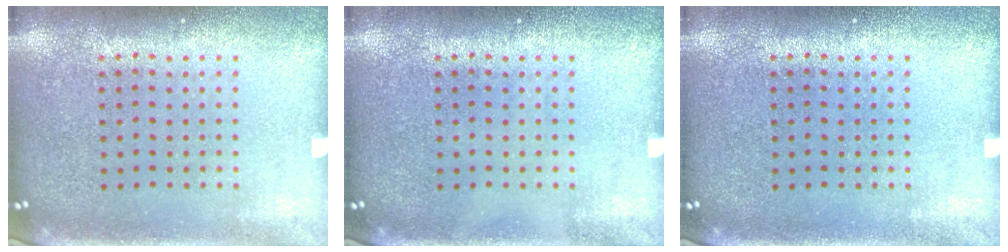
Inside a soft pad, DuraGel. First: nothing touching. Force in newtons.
{"total": 0.0}
{"total": 0.0}